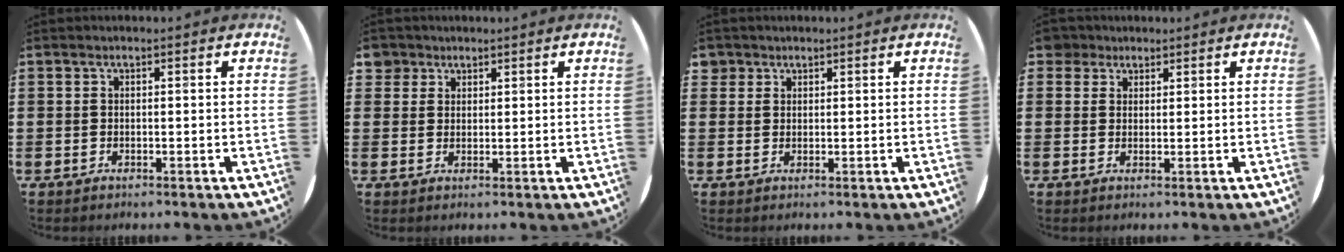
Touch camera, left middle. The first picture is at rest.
{"total": 2.7, "force": [2.0, 1.8, 0.0], "torque": [0.000, 0.006, 0.037]}
{"total": 1.6, "force": [1.3, 0.9, 0.0], "torque": [0.007, 0.002, 0.024]}
{"total": 2.8, "force": [2.2, 1.7, 0.0], "torque": [-0.001, 0.008, 0.041]}